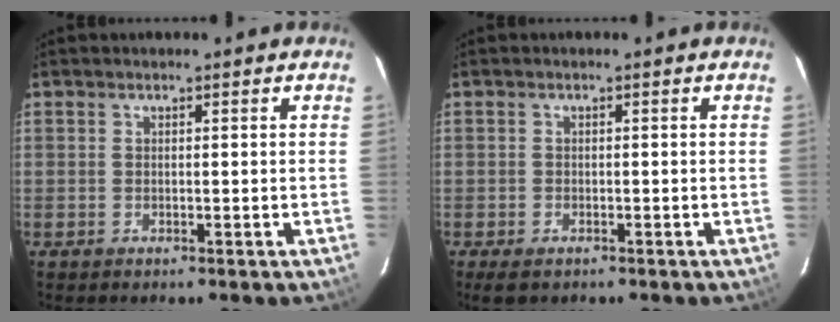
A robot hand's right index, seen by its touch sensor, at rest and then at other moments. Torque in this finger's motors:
{"motor_torque": [0.27, -0.24, 0.10, -0.01]}